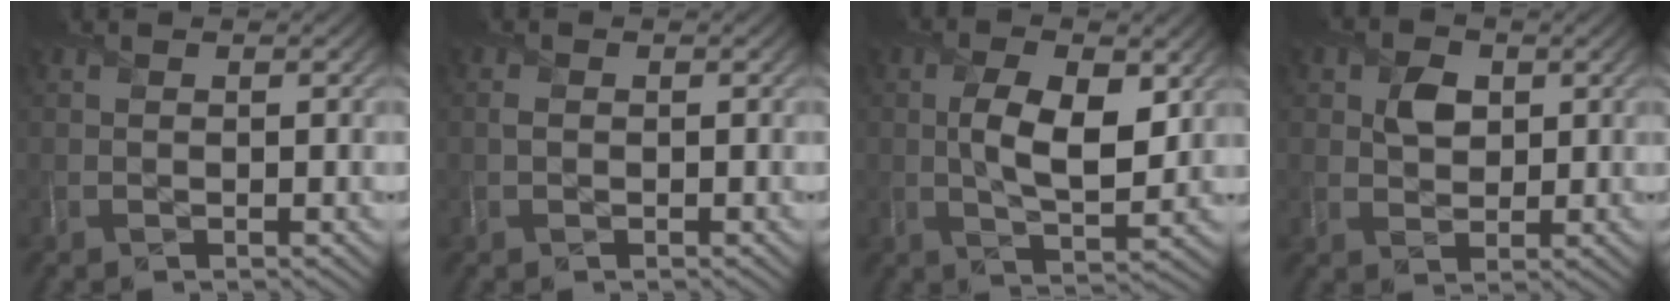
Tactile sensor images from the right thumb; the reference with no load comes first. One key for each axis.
{"total": 0.8, "fx": -0.1, "fy": 0.6, "fz": 0.4, "tx": -0.008, "ty": -0.002, "tz": -0.005}
{"total": 8.1, "fx": 1.1, "fy": 3.7, "fz": 7.1, "tx": -0.133, "ty": -0.004, "tz": 0.019}
{"total": 3.7, "fx": 1.0, "fy": 2.8, "fz": 2.1, "tx": -0.045, "ty": 0.000, "tz": 0.011}